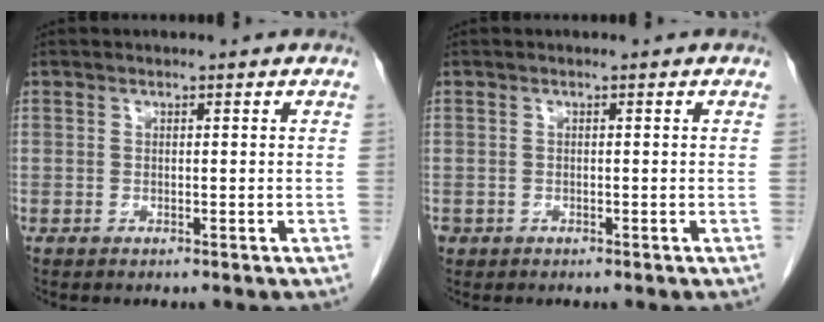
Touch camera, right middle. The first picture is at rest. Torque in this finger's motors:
{"motor_torque": [0.18, -0.21, 0.07, 0.01]}